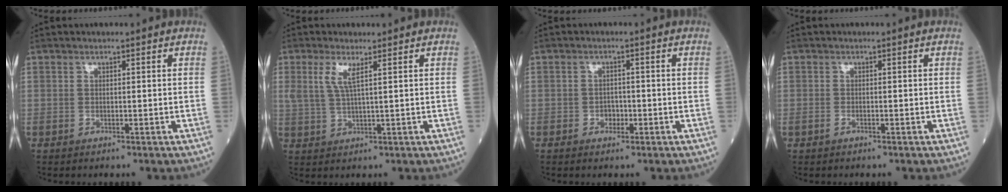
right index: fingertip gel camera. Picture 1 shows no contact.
{"total": 3.7, "force": [1.7, 0.4, 3.3], "torque": [-0.078, 0.002, 0.038]}
{"total": 1.8, "force": [-0.7, 1.4, 0.9], "torque": [-0.009, 0.006, -0.009]}
{"total": 0.7, "force": [-0.4, 0.4, 0.4], "torque": [-0.011, 0.000, -0.003]}